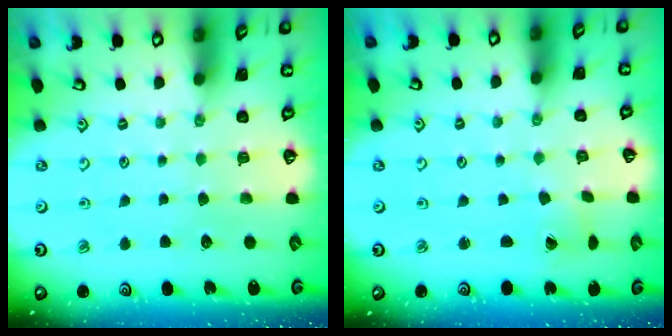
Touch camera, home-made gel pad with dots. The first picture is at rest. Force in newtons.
{"total": 1.6, "press": 1.5, "slide": 0.1}